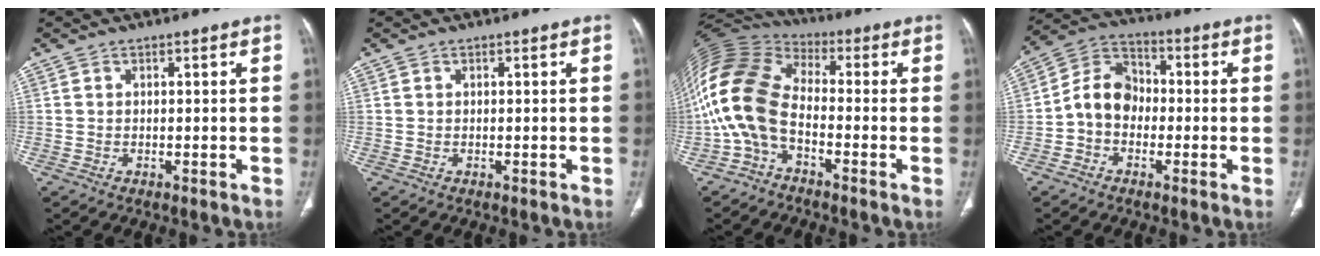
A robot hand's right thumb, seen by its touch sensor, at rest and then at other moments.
{"total": 0.0}
{"total": 14.2, "force": [-3.4, 8.7, 10.7], "torque": [-0.232, 0.059, -0.081]}
{"total": 8.8, "force": [-1.6, 7.0, 5.1], "torque": [-0.071, 0.037, -0.046]}